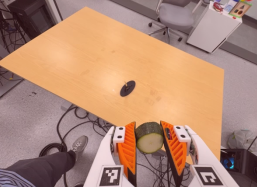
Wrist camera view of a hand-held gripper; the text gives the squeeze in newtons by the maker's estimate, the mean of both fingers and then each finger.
{"total": 10.9, "left": 10.1, "right": 11.8}